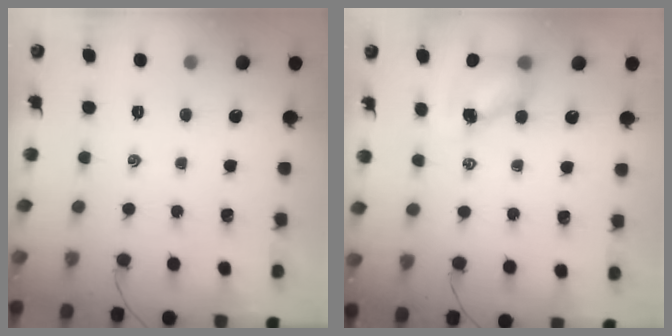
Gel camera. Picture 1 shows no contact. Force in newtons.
{"total": 6.4, "press": 6.3, "slide": 1.0}